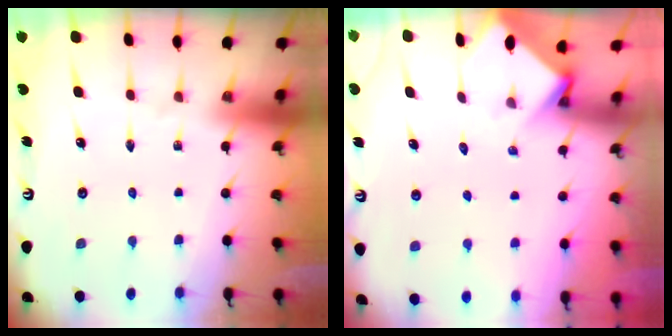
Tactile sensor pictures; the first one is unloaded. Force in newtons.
{"total": 3.6, "press": 3.5, "slide": 0.2}